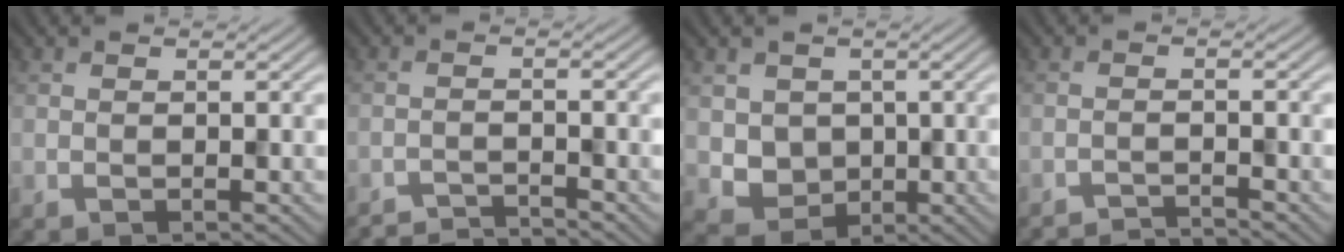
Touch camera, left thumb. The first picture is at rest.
{"total": 3.2, "force": [-3.2, 0.1, 0.7], "torque": [-0.008, 0.003, -0.063]}
{"total": 4.4, "force": [0.6, 4.1, 1.7], "torque": [-0.049, -0.013, 0.008]}
{"total": 2.9, "force": [-2.8, 0.1, 0.9], "torque": [-0.009, 0.004, -0.056]}